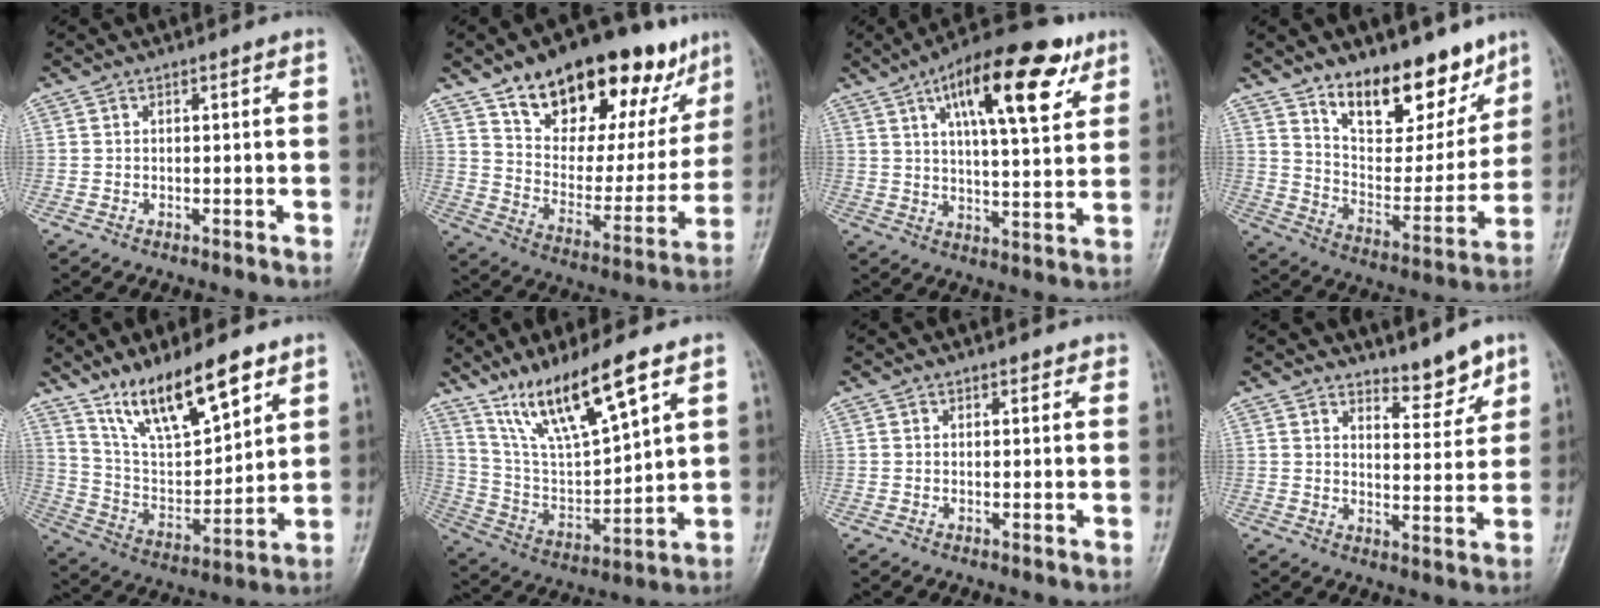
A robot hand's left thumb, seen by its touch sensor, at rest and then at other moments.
{"total": 25.7, "force": [16.5, 12.0, 15.6], "torque": [-0.177, -0.048, 0.260]}
{"total": 18.1, "force": [8.9, 6.3, 14.4], "torque": [-0.194, -0.019, 0.136]}
{"total": 17.6, "force": [12.3, 8.2, 9.6], "torque": [-0.082, -0.087, 0.206]}
{"total": 16.3, "force": [11.1, 5.3, 10.8], "torque": [-0.158, -0.056, 0.214]}
{"total": 15.9, "force": [10.5, 3.4, 11.5], "torque": [-0.200, -0.047, 0.216]}
{"total": 1.1, "force": [0.8, 0.7, 0.3], "torque": [0.009, -0.004, 0.006]}
{"total": 5.7, "force": [4.8, 1.8, 2.4], "torque": [-0.014, -0.046, 0.078]}